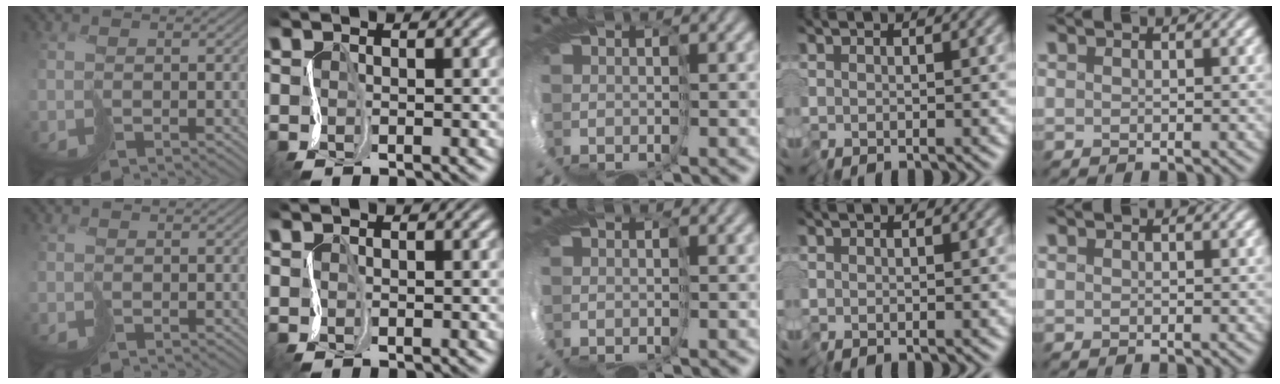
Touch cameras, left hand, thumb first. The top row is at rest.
{}